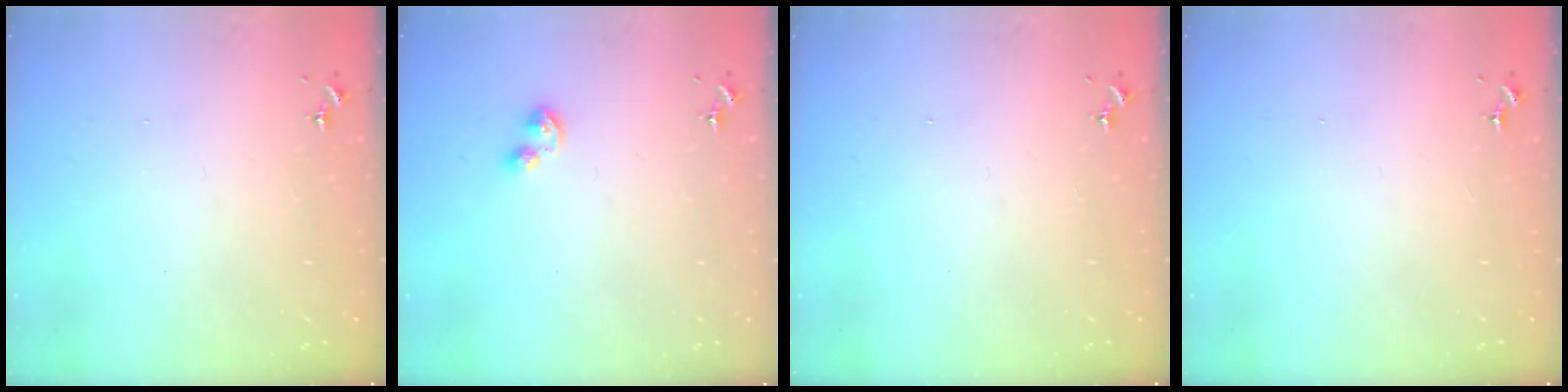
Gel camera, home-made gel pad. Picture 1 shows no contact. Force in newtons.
{"total": 4.4, "press": 4.3, "slide": 0.5}
{"total": 0.0}
{"total": 0.0}